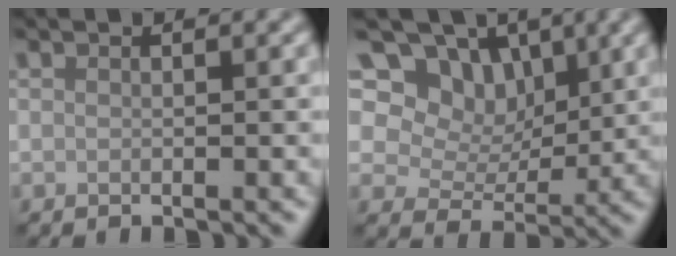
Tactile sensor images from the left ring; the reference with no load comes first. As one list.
[{"total": 7.7, "force": [4.3, 5.2, 3.7], "torque": [-0.060, -0.002, 0.056]}]